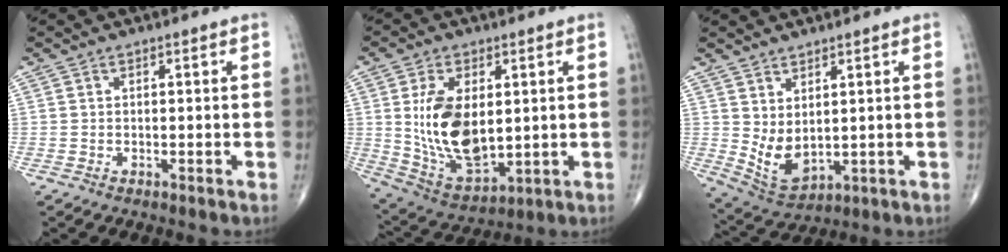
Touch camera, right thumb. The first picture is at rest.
{"total": 15.8, "force": [1.7, 8.8, 13.0], "torque": [-0.226, -0.017, 0.049]}
{"total": 6.9, "force": [1.4, 3.8, 5.6], "torque": [-0.097, -0.022, 0.048]}